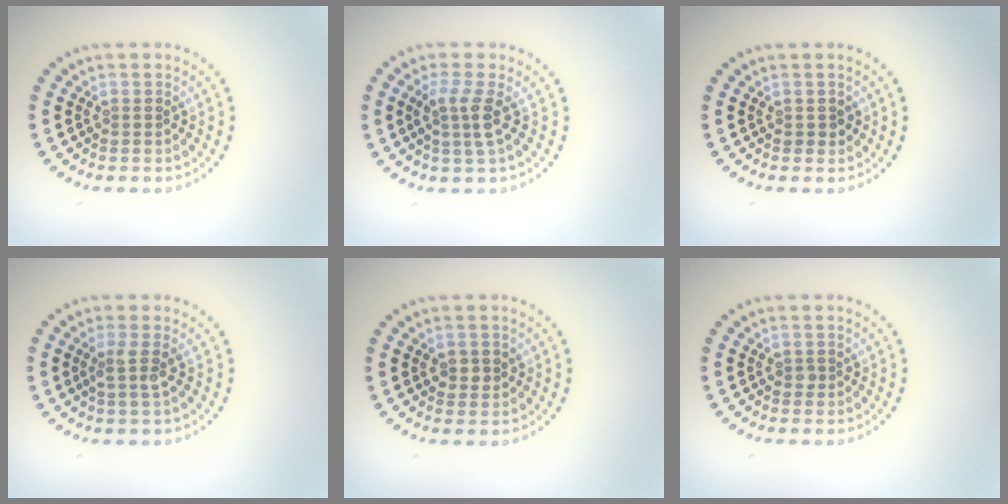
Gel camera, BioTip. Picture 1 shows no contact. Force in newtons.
{"total": 2.6, "press": 2.1, "slide": 1.6}
{"total": 0.7, "press": 0.7, "slide": 0.0}
{"total": 1.8, "press": 1.3, "slide": 1.2}
{"total": 1.6, "press": 1.6, "slide": 0.2}
{"total": 0.6, "press": 0.4, "slide": 0.4}